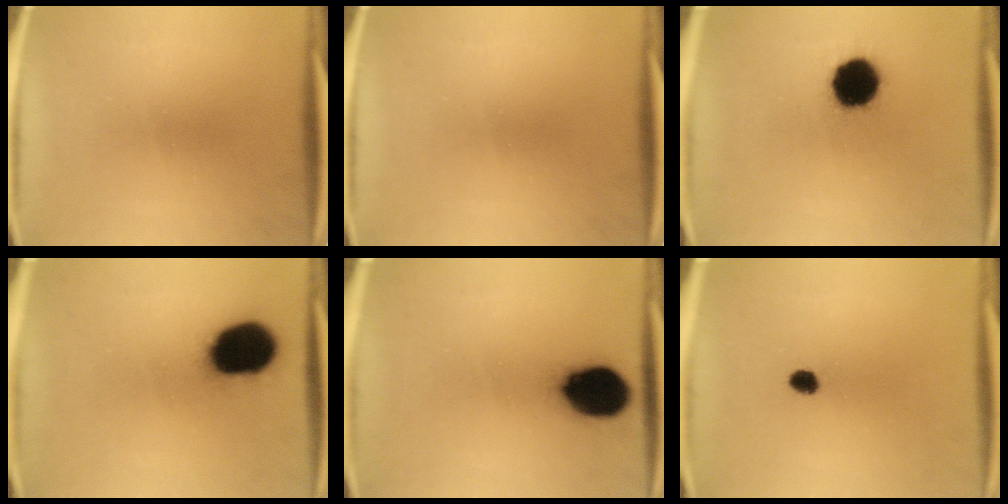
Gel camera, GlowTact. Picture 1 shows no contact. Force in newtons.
{"total": 0.0}
{"total": 13.5}
{"total": 18.1}
{"total": 14.8}
{"total": 2.3}